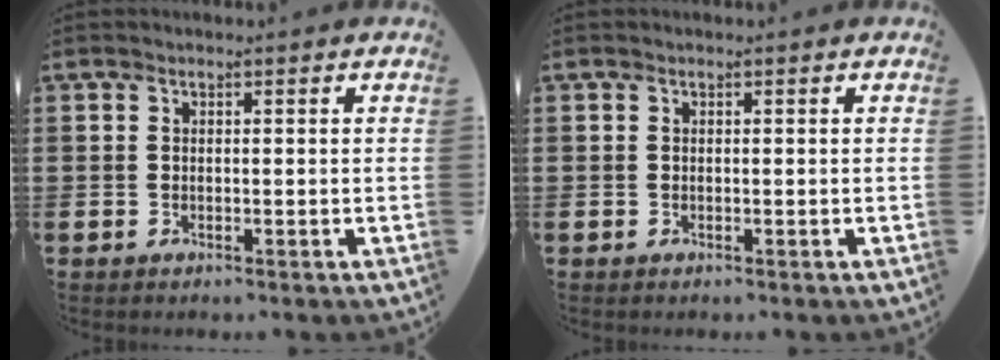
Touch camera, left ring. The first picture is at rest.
{"total": 0.0}